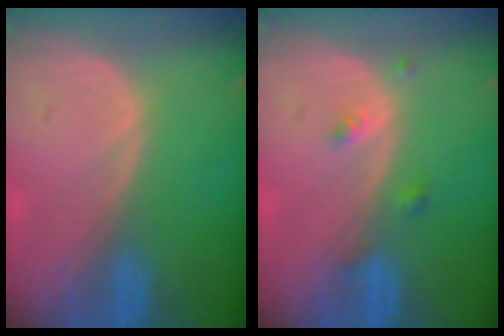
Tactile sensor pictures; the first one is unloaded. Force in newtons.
{"total": 1.8, "press": 1.8, "slide": 0.1}